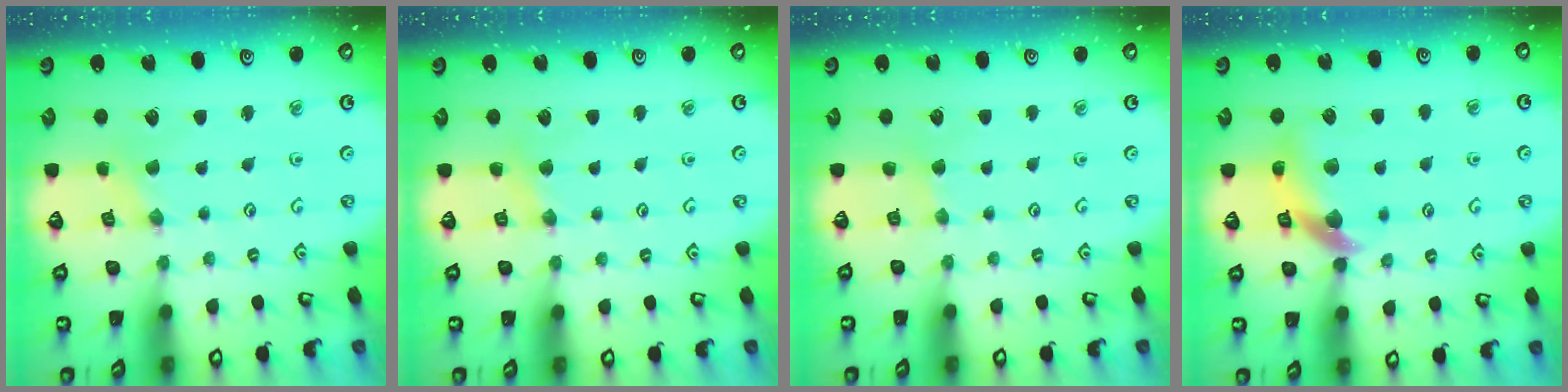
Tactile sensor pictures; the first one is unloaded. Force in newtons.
{"total": 4.5, "press": 4.5, "slide": 0.5}
{"total": 2.1, "press": 2.1, "slide": 0.4}
{"total": 10.3, "press": 10.2, "slide": 1.7}